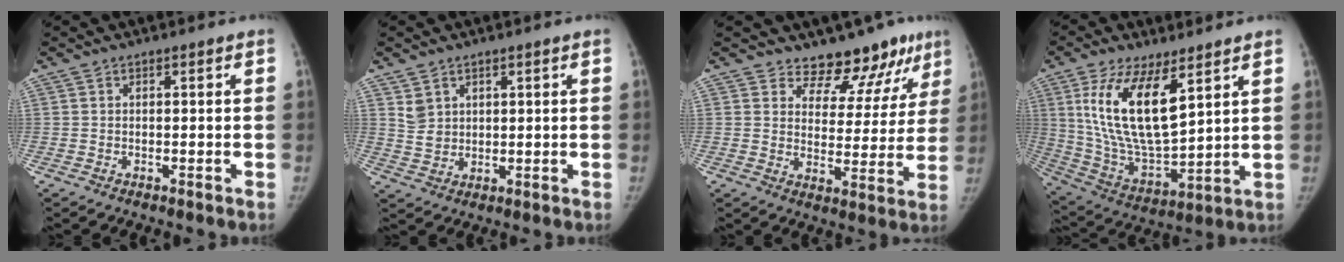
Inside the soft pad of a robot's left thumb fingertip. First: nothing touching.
{"total": 4.0, "force": [2.3, 3.0, 1.4], "torque": [-0.011, -0.015, 0.054]}
{"total": 12.2, "force": [9.9, 6.1, 3.5], "torque": [0.006, -0.072, 0.124]}
{"total": 18.1, "force": [7.3, 7.3, 14.8], "torque": [-0.269, -0.035, 0.152]}